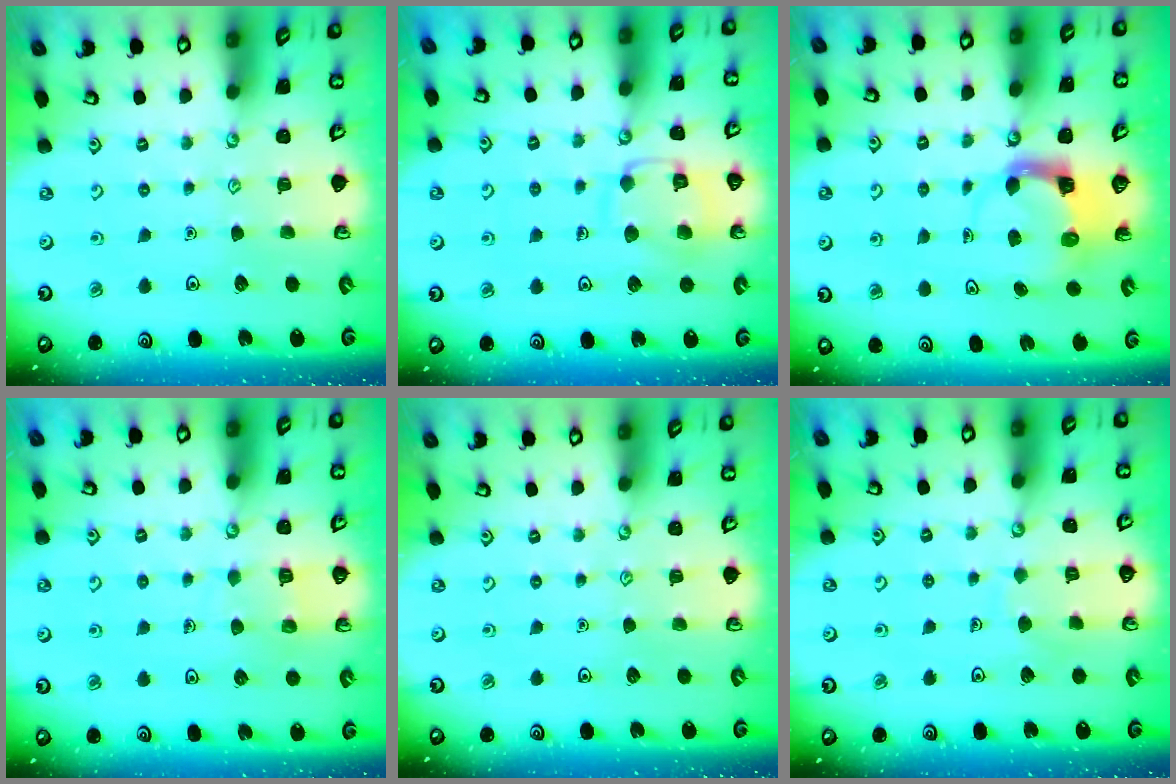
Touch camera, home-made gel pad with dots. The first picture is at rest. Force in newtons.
{"total": 11.8, "press": 11.7, "slide": 0.9}
{"total": 3.6, "press": 3.5, "slide": 0.4}
{"total": 5.7, "press": 5.6, "slide": 0.4}
{"total": 0.0}
{"total": 4.9, "press": 4.8, "slide": 0.4}